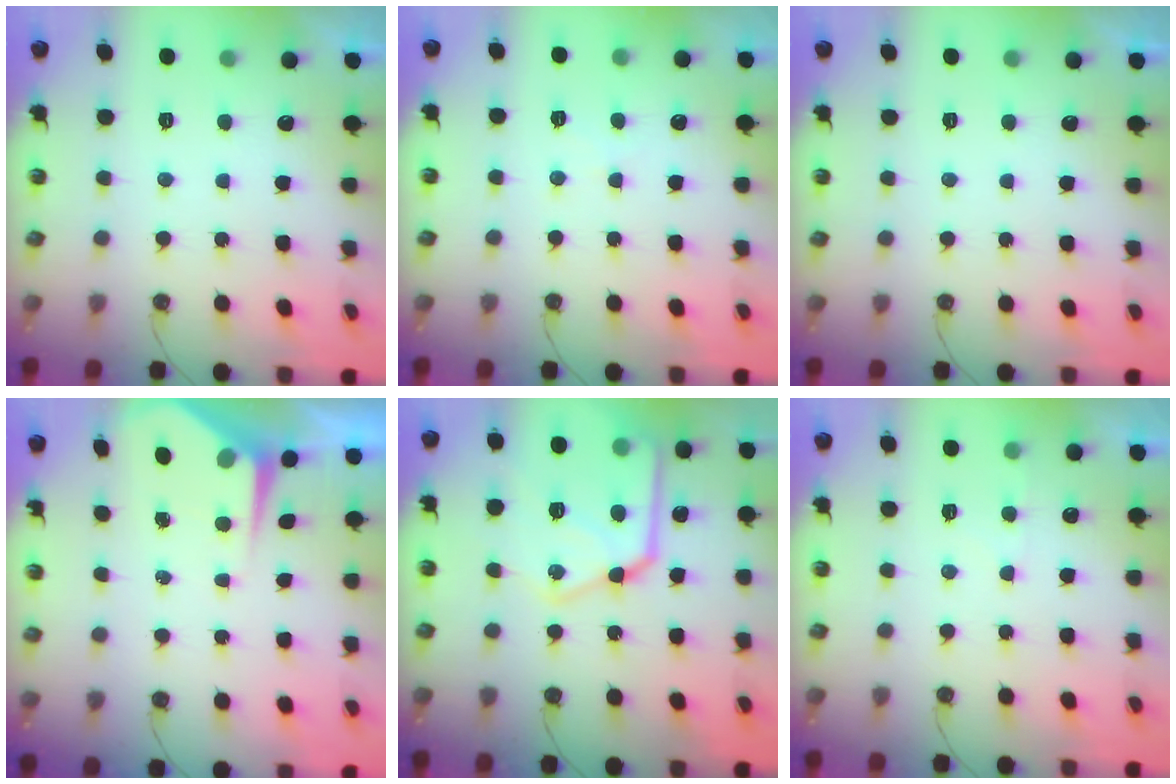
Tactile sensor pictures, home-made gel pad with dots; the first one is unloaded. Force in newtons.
{"total": 4.8, "press": 4.7, "slide": 0.8}
{"total": 0.0}
{"total": 4.8, "press": 4.7, "slide": 0.6}
{"total": 23.2, "press": 23.1, "slide": 2.1}
{"total": 3.9, "press": 3.9, "slide": 0.5}